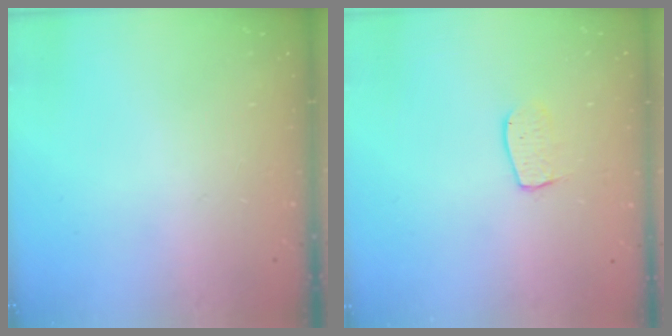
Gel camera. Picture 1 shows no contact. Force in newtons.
{"total": 6.7, "press": 6.7, "slide": 0.5}